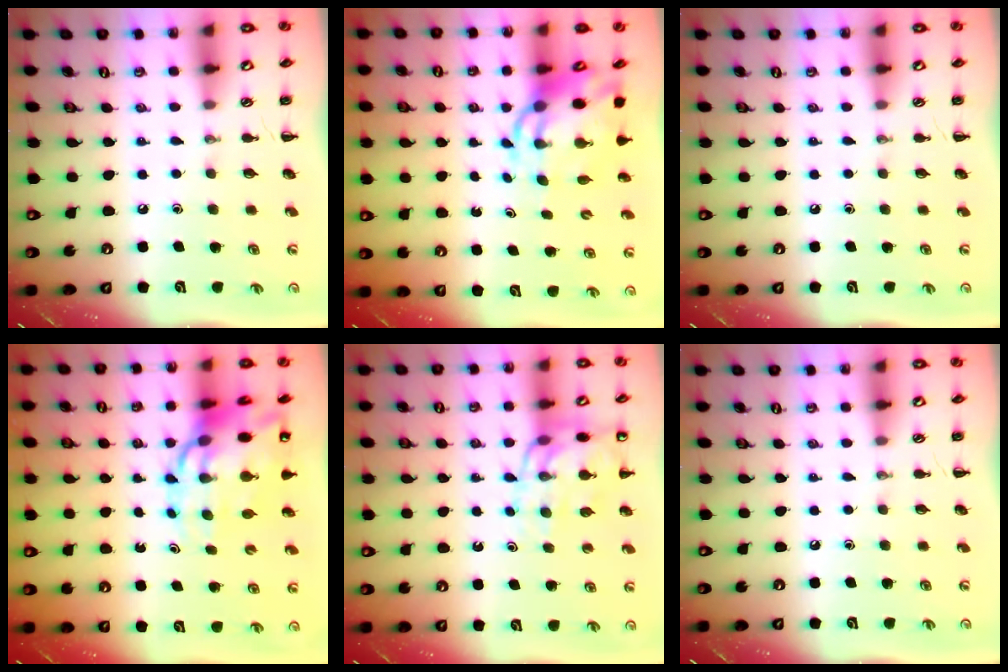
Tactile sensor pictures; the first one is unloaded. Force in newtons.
{"total": 8.1, "press": 7.7, "slide": 2.3}
{"total": 0.0}
{"total": 16.8, "press": 16.1, "slide": 4.6}
{"total": 12.4, "press": 12.1, "slide": 2.7}
{"total": 0.0}